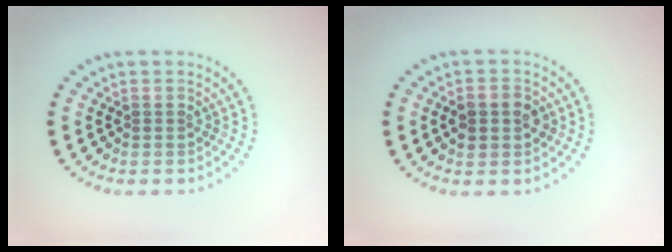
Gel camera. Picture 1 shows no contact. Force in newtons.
{"total": 2.7, "press": 2.7, "slide": 0.1}